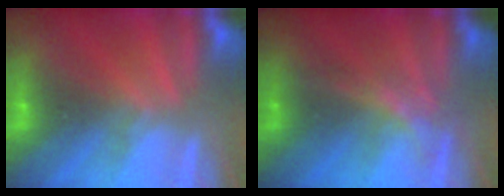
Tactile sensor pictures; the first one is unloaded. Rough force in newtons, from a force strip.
{"total": 1.7}